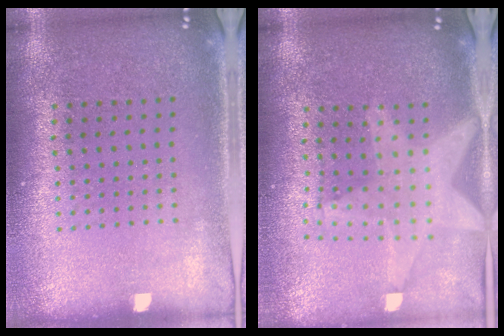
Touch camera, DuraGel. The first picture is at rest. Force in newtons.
{"total": 2.2, "press": 1.8, "slide": 1.3}